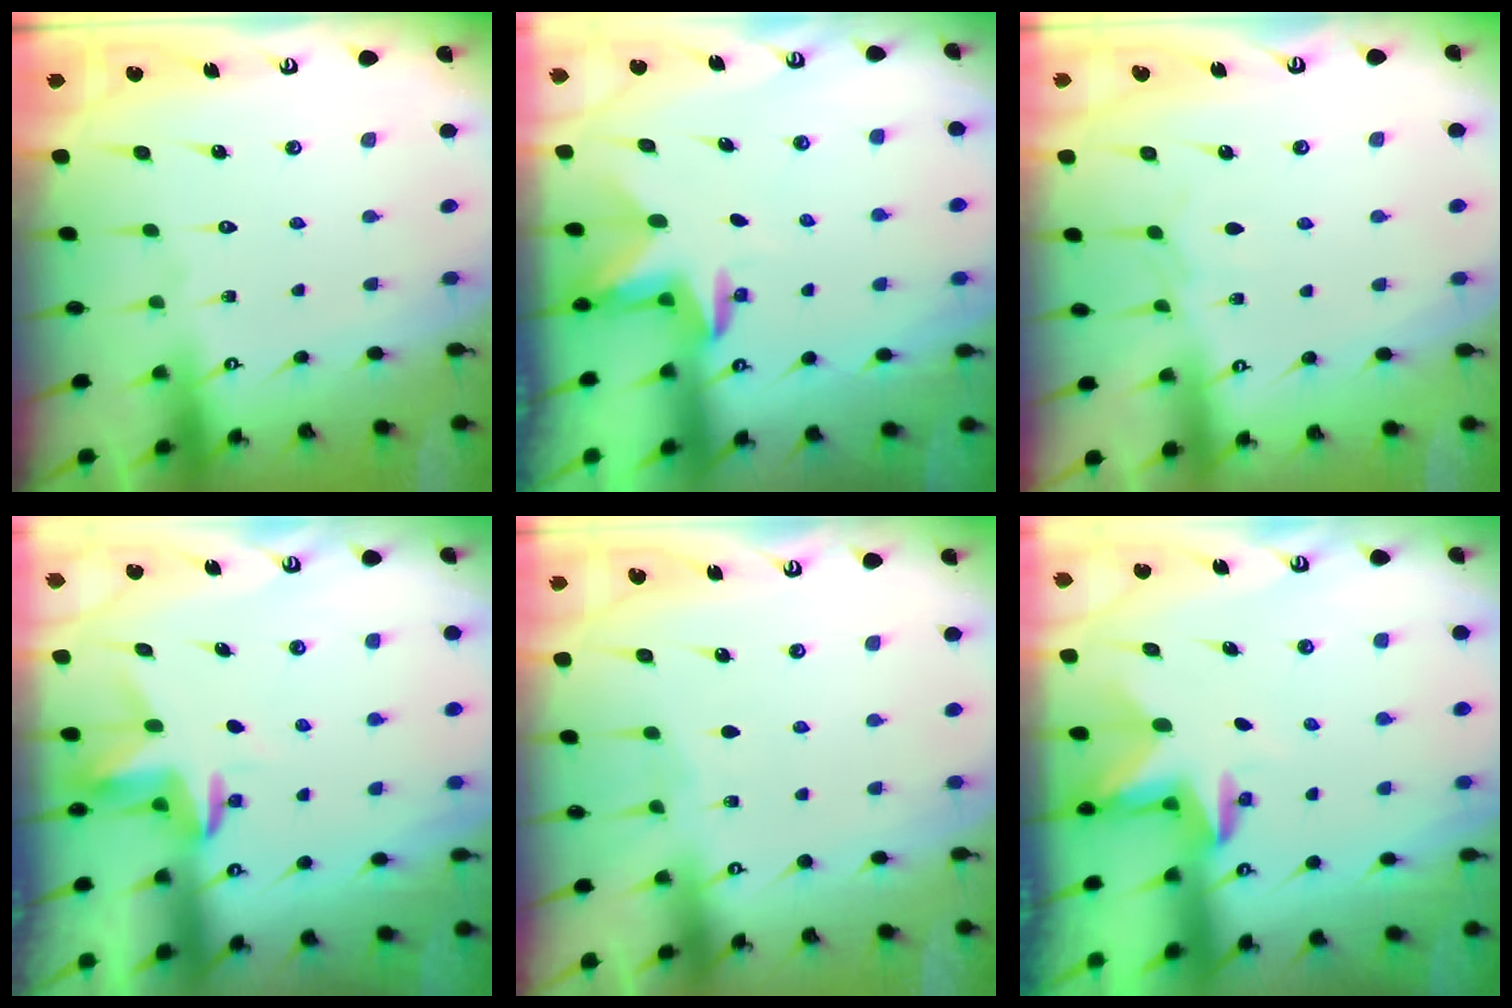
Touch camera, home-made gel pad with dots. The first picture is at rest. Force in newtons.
{"total": 3.1, "press": 3.0, "slide": 0.8}
{"total": 3.2, "press": 3.2, "slide": 0.4}
{"total": 3.5, "press": 3.5, "slide": 0.2}
{"total": 2.1, "press": 2.1, "slide": 0.3}
{"total": 2.9, "press": 2.9, "slide": 0.1}